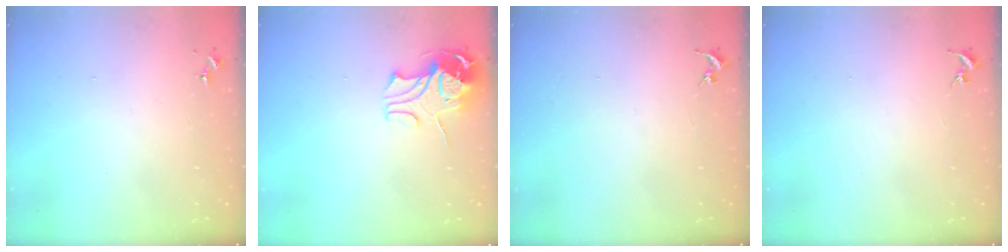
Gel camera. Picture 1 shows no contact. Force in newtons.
{"total": 9.4, "press": 9.3, "slide": 1.4}
{"total": 0.0}
{"total": 0.0}